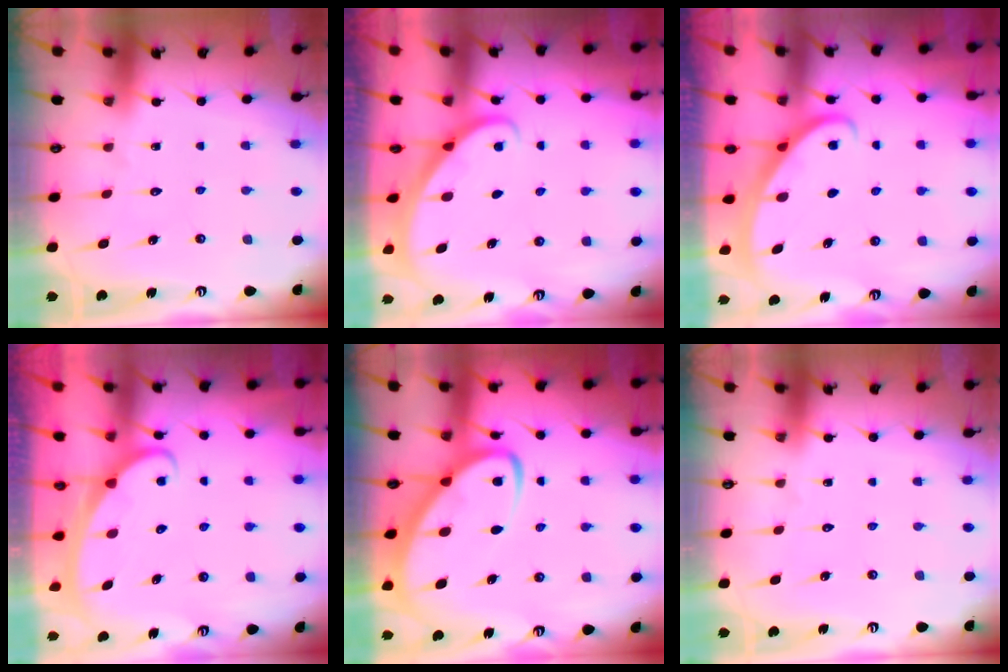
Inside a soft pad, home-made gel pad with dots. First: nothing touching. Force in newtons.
{"total": 2.0, "press": 2.0, "slide": 0.1}
{"total": 3.1, "press": 3.1, "slide": 0.1}
{"total": 2.4, "press": 2.4, "slide": 0.3}
{"total": 7.7, "press": 7.6, "slide": 0.8}
{"total": 0.0}